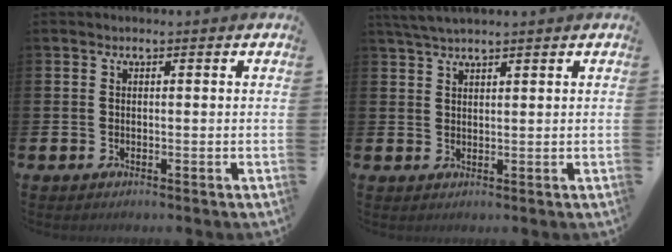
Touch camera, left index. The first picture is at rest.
{"total": 3.2, "force": [2.8, 0.5, 1.3], "torque": [-0.036, 0.000, 0.054]}